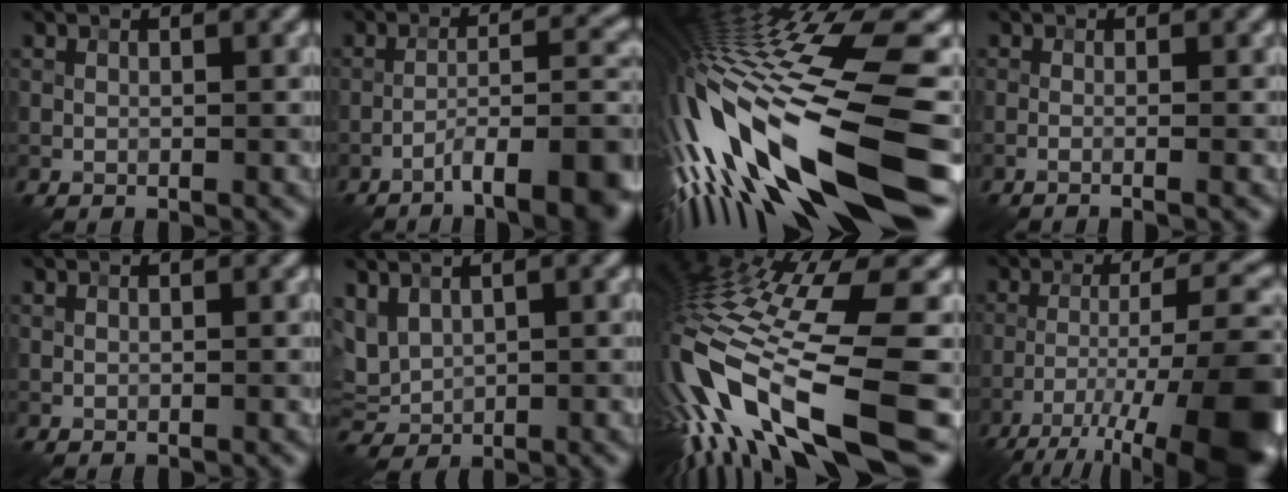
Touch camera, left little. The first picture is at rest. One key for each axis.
{"total": 9.2, "fx": -5.6, "fy": 2.0, "fz": 7.0, "tx": -0.099, "ty": 0.013, "tz": -0.086}
{"total": 18.1, "fx": -4.8, "fy": 3.9, "fz": 17.0, "tx": -0.316, "ty": -0.013, "tz": -0.075}
{"total": 1.8, "fx": -0.5, "fy": 0.6, "fz": 1.6, "tx": -0.008, "ty": 0.001, "tz": -0.027}
{"total": 0.0}
{"total": 3.2, "fx": 1.5, "fy": 2.1, "fz": 1.8, "tx": -0.044, "ty": 0.002, "tz": 0.036}
{"total": 17.6, "fx": -6.5, "fy": 4.7, "fz": 15.6, "tx": -0.320, "ty": -0.031, "tz": -0.104}
{"total": 15.2, "fx": -8.0, "fy": 4.3, "fz": 12.1, "tx": -0.198, "ty": 0.000, "tz": -0.126}